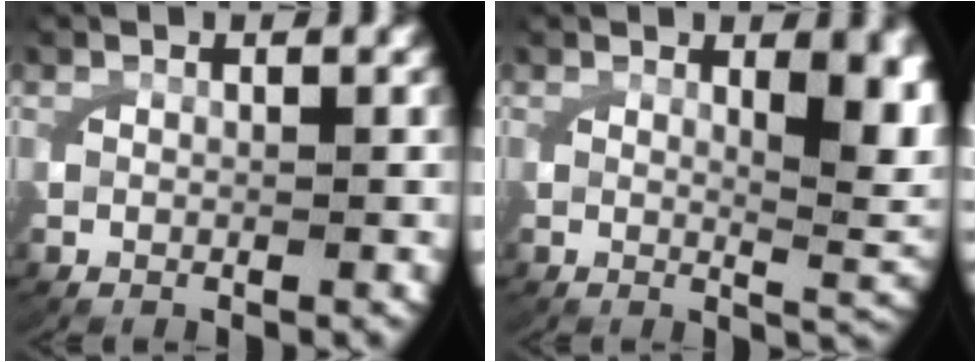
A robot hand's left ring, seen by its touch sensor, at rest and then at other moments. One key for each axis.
{"total": 4.7, "fx": 1.3, "fy": 1.3, "fz": 4.3, "tx": -0.053, "ty": -0.015, "tz": 0.021}